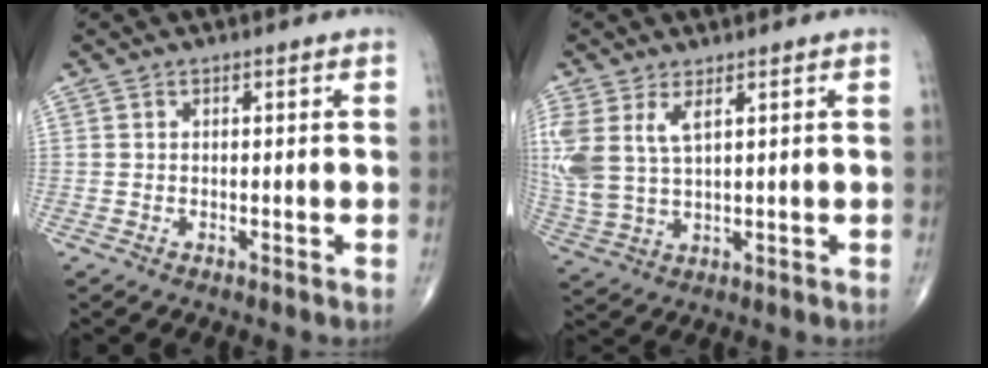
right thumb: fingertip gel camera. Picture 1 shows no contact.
{"total": 9.6, "force": [3.6, 4.5, 7.7], "torque": [-0.191, -0.006, 0.086]}